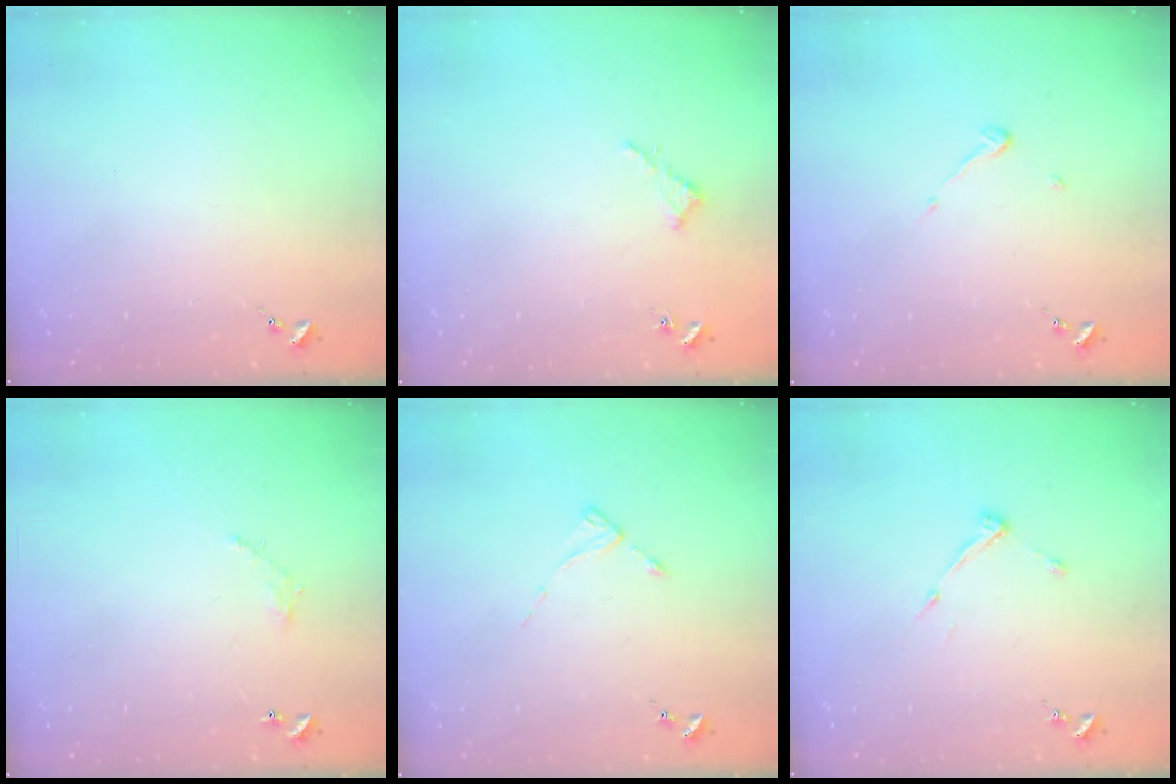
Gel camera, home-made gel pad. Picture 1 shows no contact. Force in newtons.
{"total": 2.6, "press": 2.6, "slide": 0.2}
{"total": 3.7, "press": 3.7, "slide": 0.3}
{"total": 4.3, "press": 4.3, "slide": 0.2}
{"total": 1.9, "press": 1.8, "slide": 0.3}
{"total": 6.2, "press": 6.2, "slide": 0.5}